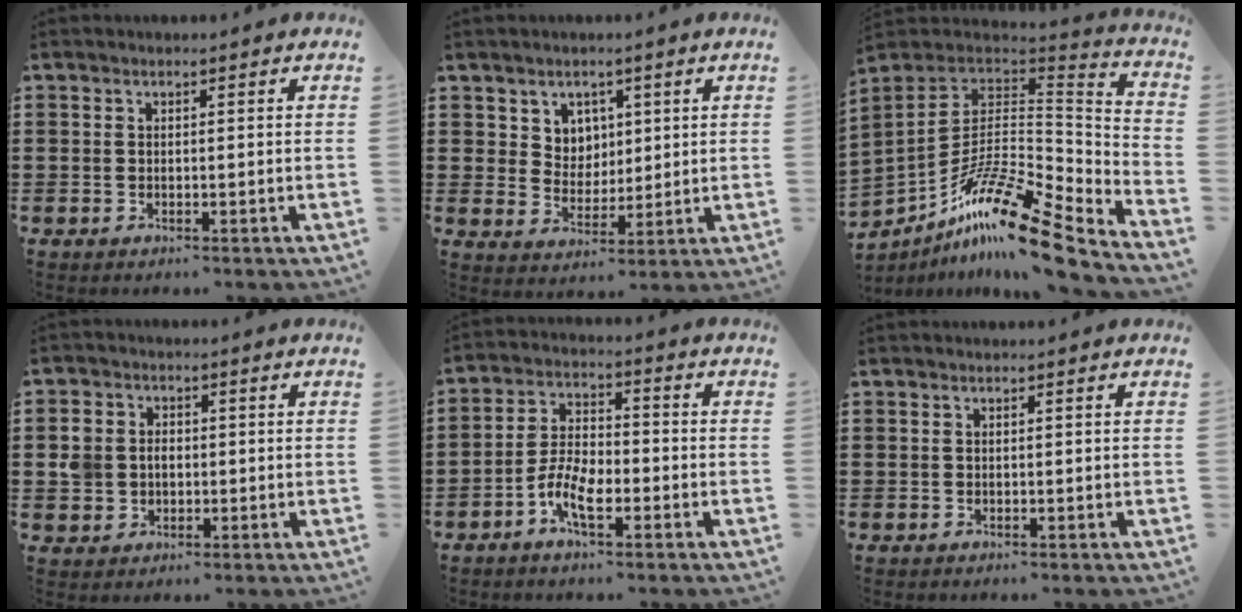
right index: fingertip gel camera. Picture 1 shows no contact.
{"total": 4.9, "force": [2.7, 4.1, 0.5], "torque": [-0.025, 0.004, 0.048]}
{"total": 17.1, "force": [-11.3, 3.9, 12.3], "torque": [-0.224, 0.018, -0.205]}
{"total": 4.1, "force": [-0.3, 3.8, 1.5], "torque": [-0.057, 0.008, -0.011]}
{"total": 6.6, "force": [-3.1, 3.0, 5.1], "torque": [-0.120, 0.000, -0.064]}
{"total": 0.0}